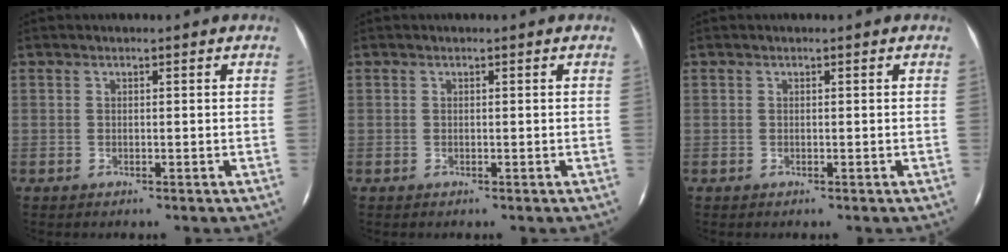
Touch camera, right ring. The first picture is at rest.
{"total": 0.0}
{"total": 0.0}